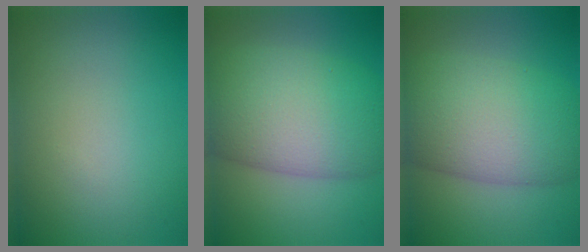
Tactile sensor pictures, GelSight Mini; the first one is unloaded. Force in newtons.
{"total": 11.6, "press": 11.6, "slide": 0.8}
{"total": 10.8, "press": 10.8, "slide": 0.2}